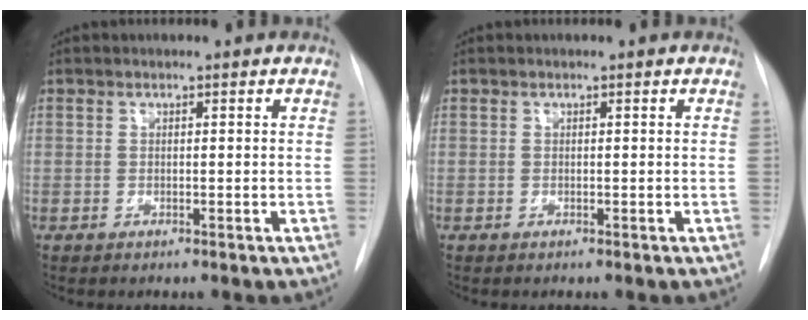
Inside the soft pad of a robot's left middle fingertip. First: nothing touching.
{"total": 0.0}